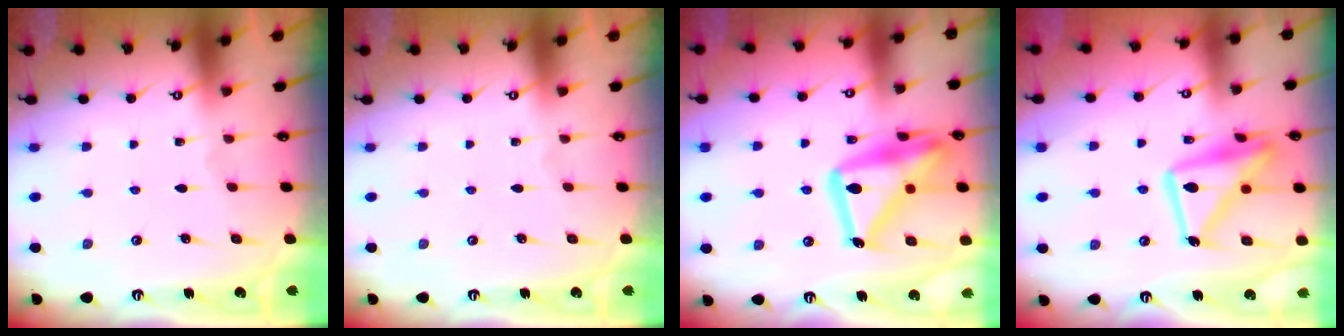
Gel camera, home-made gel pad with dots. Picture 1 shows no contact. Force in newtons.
{"total": 0.0}
{"total": 22.3, "press": 22.3, "slide": 1.6}
{"total": 16.2, "press": 16.2, "slide": 1.2}